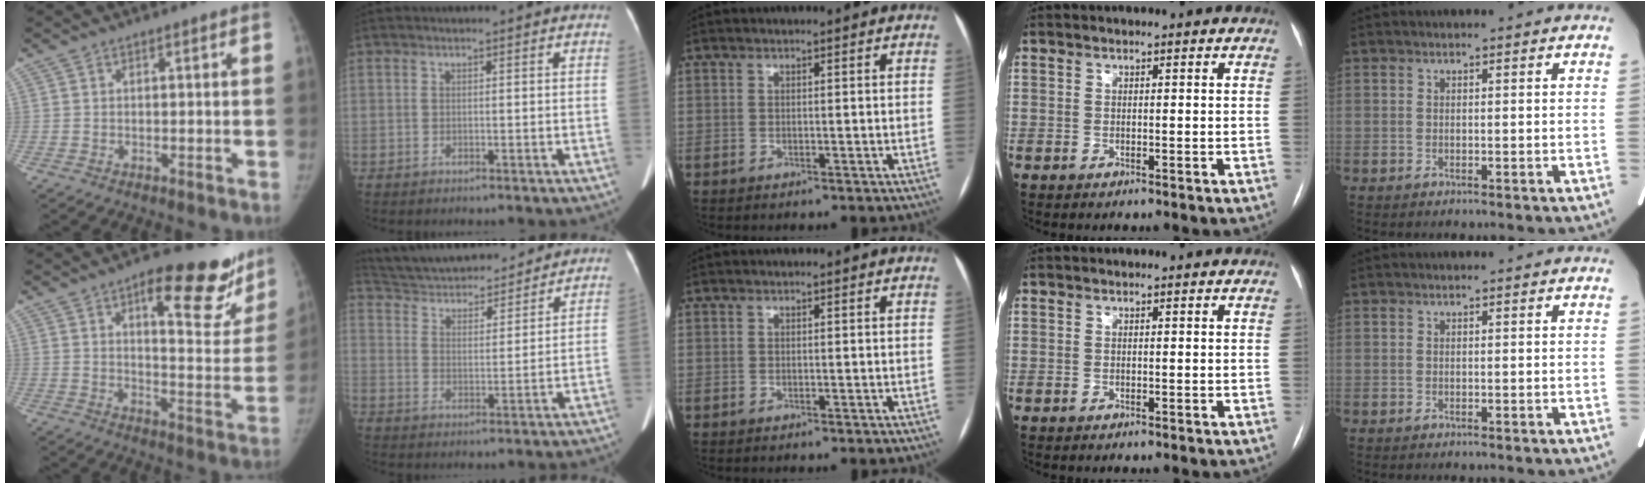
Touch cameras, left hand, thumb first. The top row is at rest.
{"thumb": {"total": 19.4, "force": [11.8, 7.3, 13.6], "torque": [-0.113, -0.059, 0.156]}, "index": {"total": 18.4, "force": [17.0, 3.9, 5.9], "torque": [-0.106, 0.019, 0.262]}}